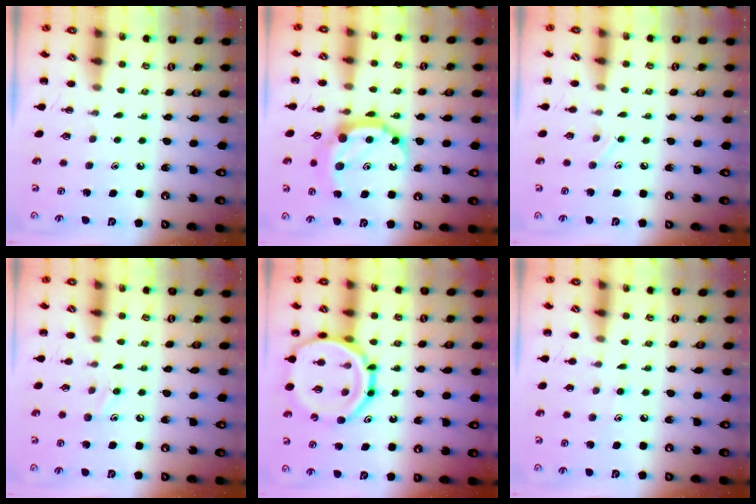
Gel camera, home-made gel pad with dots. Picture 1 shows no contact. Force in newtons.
{"total": 12.4, "press": 12.4, "slide": 0.8}
{"total": 4.1, "press": 3.9, "slide": 1.1}
{"total": 7.0, "press": 6.7, "slide": 1.9}
{"total": 19.8, "press": 19.6, "slide": 3.1}
{"total": 5.8, "press": 5.4, "slide": 2.2}